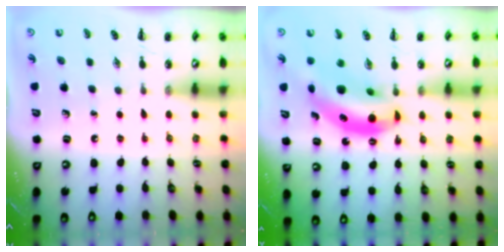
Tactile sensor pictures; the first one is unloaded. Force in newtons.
{"total": 12.4, "press": 12.0, "slide": 3.2}